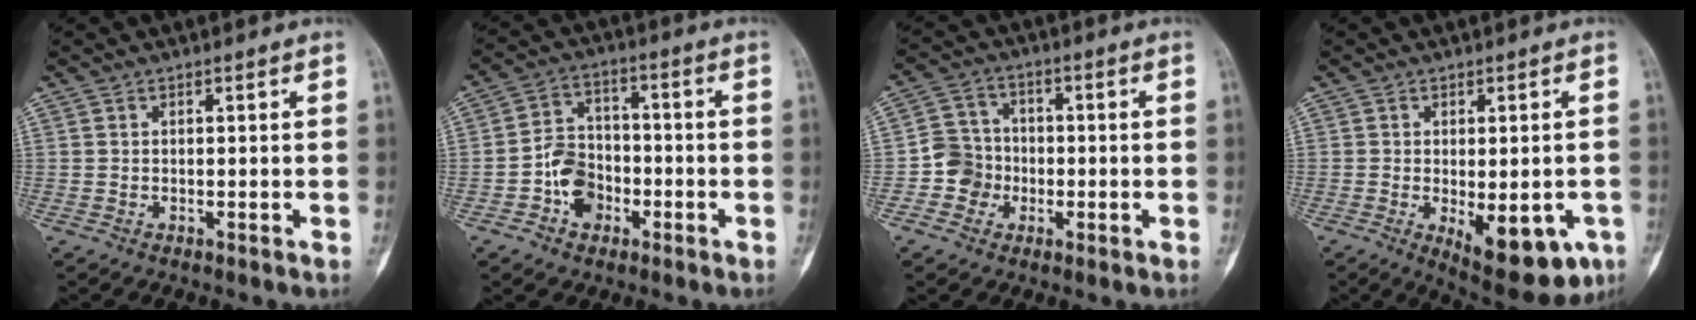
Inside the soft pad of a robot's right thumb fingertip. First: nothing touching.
{"total": 8.4, "force": [-3.1, 6.4, 4.4], "torque": [-0.047, 0.034, -0.058]}
{"total": 6.5, "force": [-1.8, 6.1, 1.4], "torque": [0.008, 0.018, -0.040]}
{"total": 13.5, "force": [-5.0, 6.0, 10.9], "torque": [-0.130, -0.005, -0.055]}